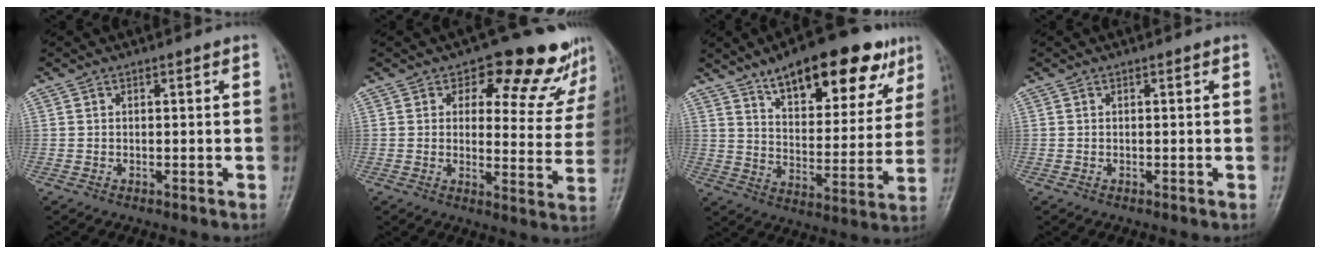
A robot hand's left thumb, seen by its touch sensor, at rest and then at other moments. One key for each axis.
{"total": 13.9, "fx": 10.8, "fy": 6.7, "fz": 5.6, "tx": -0.004, "ty": -0.068, "tz": 0.113}
{"total": 21.1, "fx": 13.0, "fy": 8.3, "fz": 14.3, "tx": -0.160, "ty": -0.041, "tz": 0.198}
{"total": 0.0}